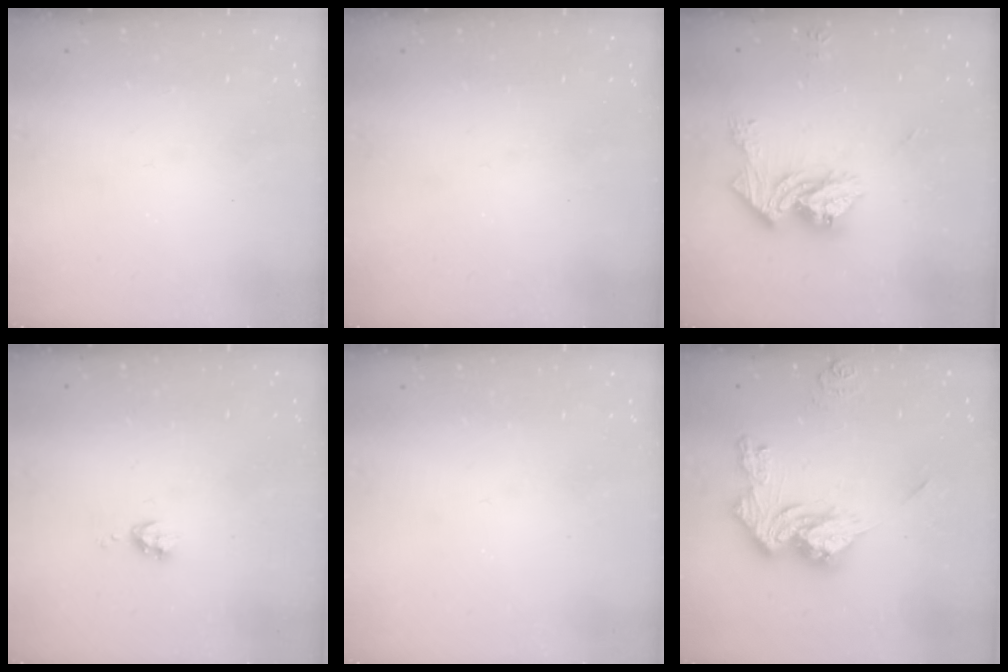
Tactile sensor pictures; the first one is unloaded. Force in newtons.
{"total": 0.0}
{"total": 14.0, "press": 13.9, "slide": 1.2}
{"total": 5.4, "press": 5.3, "slide": 0.7}
{"total": 0.0}
{"total": 15.3, "press": 15.2, "slide": 1.4}